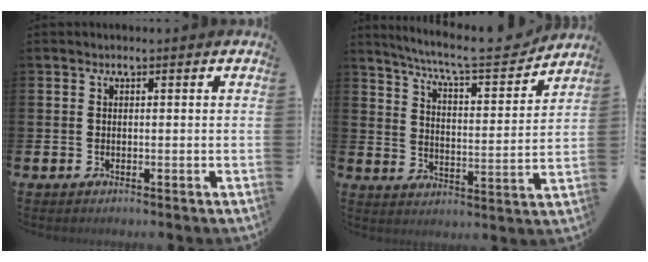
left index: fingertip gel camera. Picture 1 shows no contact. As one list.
[{"total": 8.2, "force": [7.5, 0.9, 3.3], "torque": [-0.086, -0.053, 0.126]}]